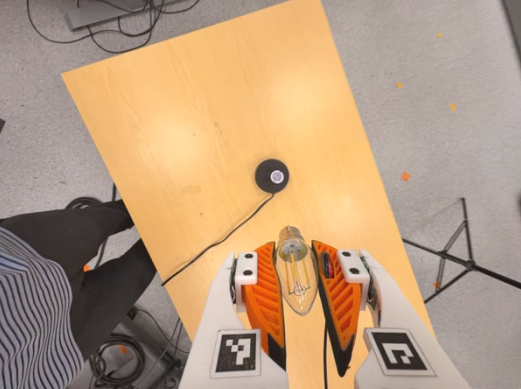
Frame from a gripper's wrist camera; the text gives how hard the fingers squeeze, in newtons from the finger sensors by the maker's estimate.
{"total": 22.1, "left": 24.8, "right": 19.4}